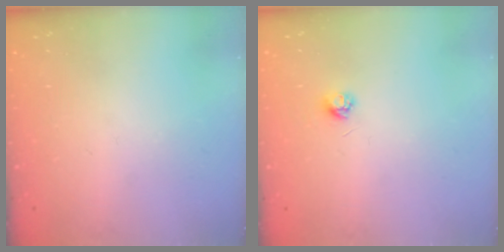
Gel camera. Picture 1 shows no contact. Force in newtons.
{"total": 3.2, "press": 3.2, "slide": 0.4}